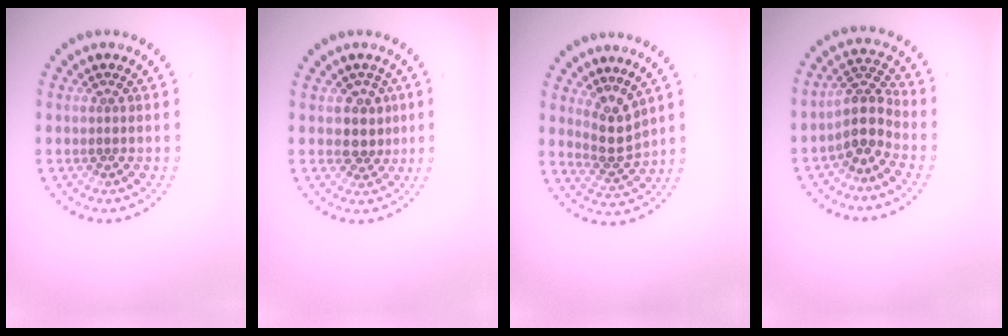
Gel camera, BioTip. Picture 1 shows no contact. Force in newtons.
{"total": 2.5, "press": 2.2, "slide": 1.2}
{"total": 2.7, "press": 2.2, "slide": 1.6}
{"total": 3.5, "press": 2.7, "slide": 2.2}